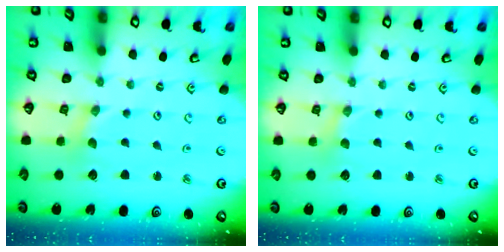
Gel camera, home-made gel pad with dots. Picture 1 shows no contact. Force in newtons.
{"total": 1.5, "press": 1.5, "slide": 0.3}